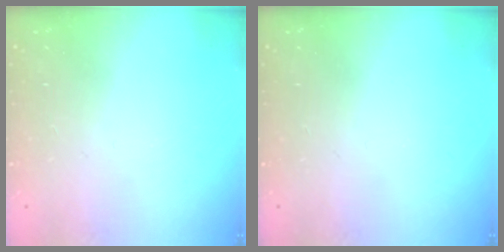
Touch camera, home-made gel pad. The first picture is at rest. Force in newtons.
{"total": 0.0}